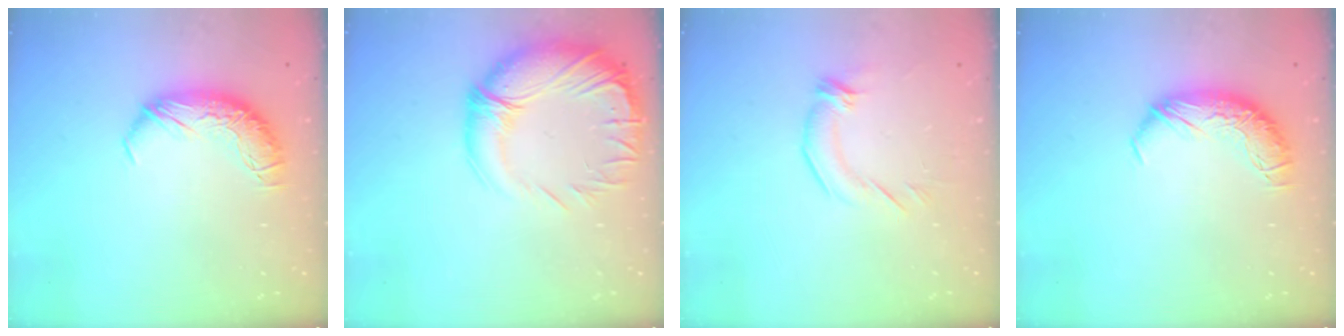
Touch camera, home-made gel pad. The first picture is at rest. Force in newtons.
{"total": 4.8, "press": 3.8, "slide": 2.8}
{"total": 2.7, "press": 1.7, "slide": 2.1}
{"total": 0.0}